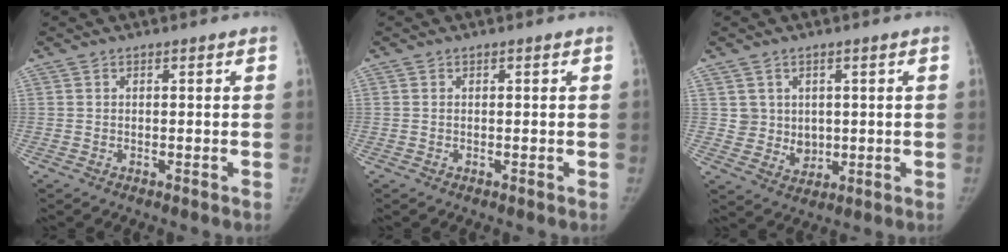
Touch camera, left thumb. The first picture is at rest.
{"total": 0.0}
{"total": 5.1, "force": [1.5, 4.8, 0.9], "torque": [0.009, -0.012, 0.038]}